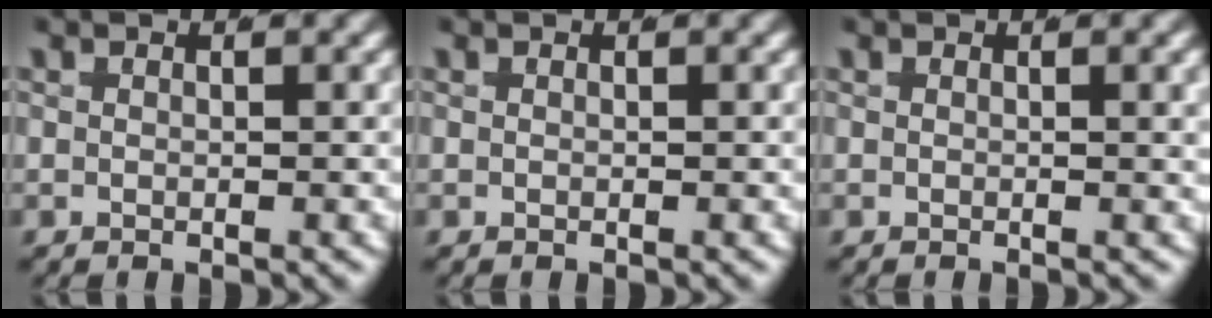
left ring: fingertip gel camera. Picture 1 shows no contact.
{"total": 0.0}
{"total": 0.7, "force": [0.2, -0.1, 0.7], "torque": [-0.008, 0.004, 0.000]}